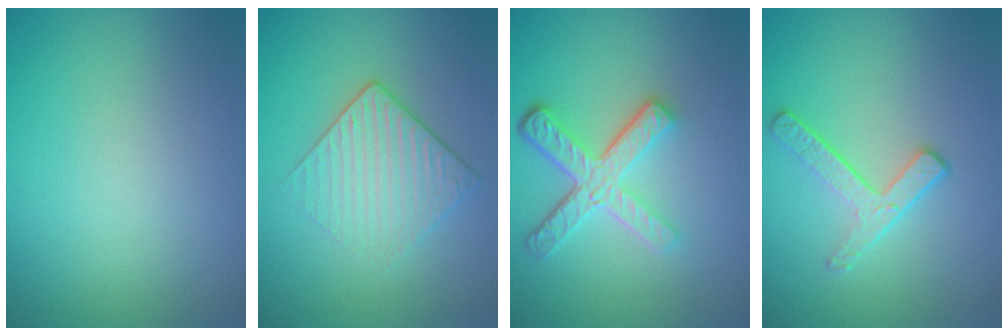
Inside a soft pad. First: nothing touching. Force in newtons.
{"total": 2.9, "press": 2.6, "slide": 1.2}
{"total": 5.0, "press": 3.6, "slide": 3.5}
{"total": 2.3, "press": 1.7, "slide": 1.6}